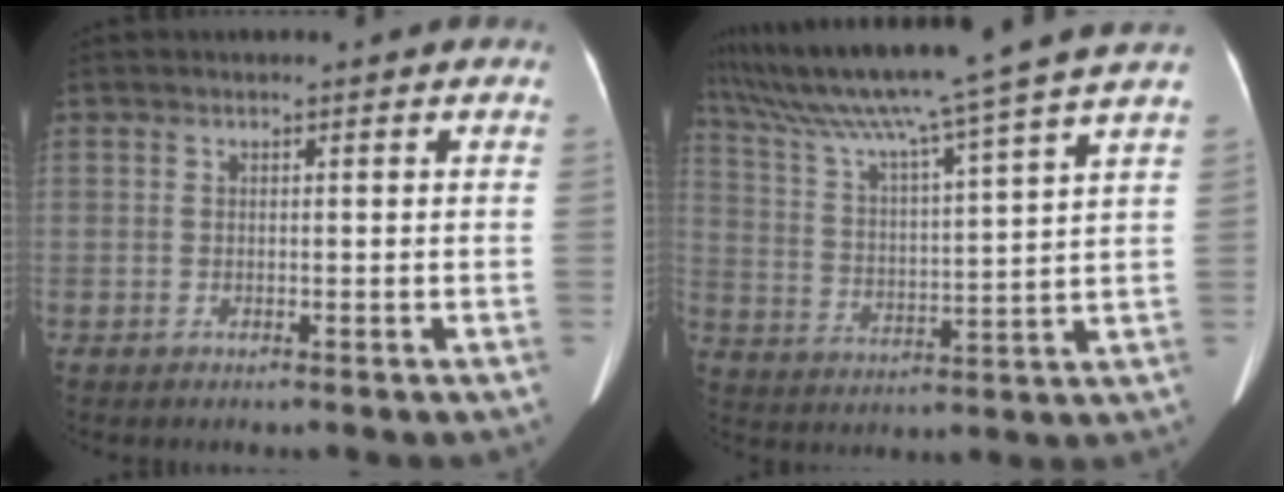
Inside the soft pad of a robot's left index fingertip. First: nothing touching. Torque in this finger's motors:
{"motor_torque": [0.04, -1.97, 0.13, 0.21]}